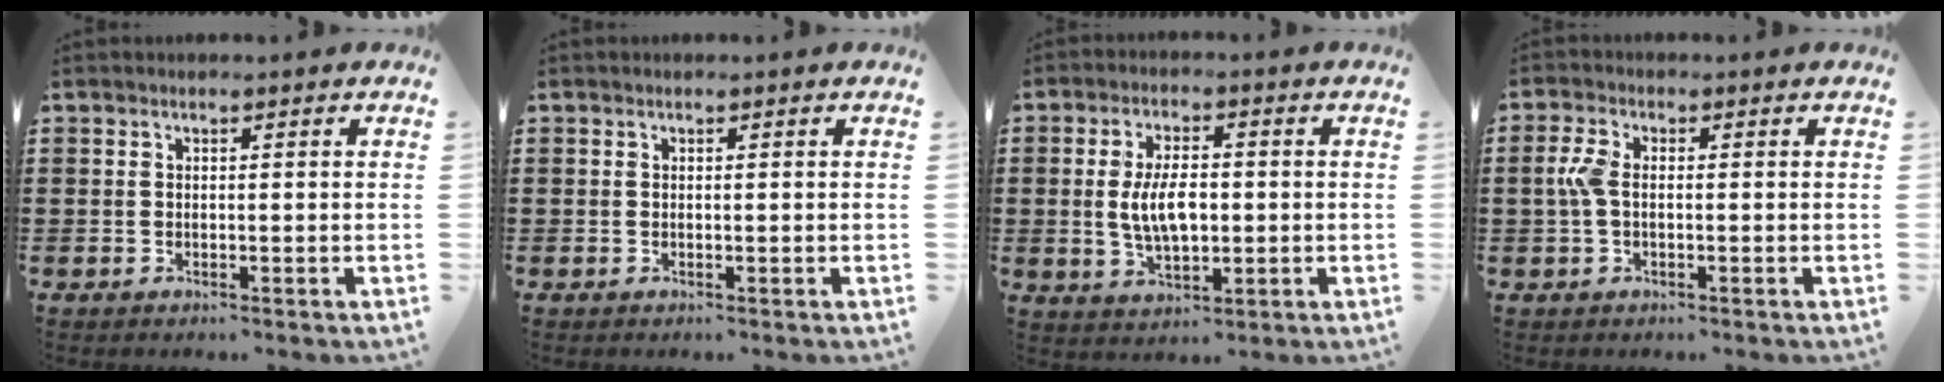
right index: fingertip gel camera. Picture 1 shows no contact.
{"total": 0.0}
{"total": 6.7, "force": [-0.1, 3.2, 5.9], "torque": [-0.117, -0.001, -0.007]}
{"total": 3.8, "force": [-0.1, 1.9, 3.3], "torque": [-0.094, -0.004, -0.012]}